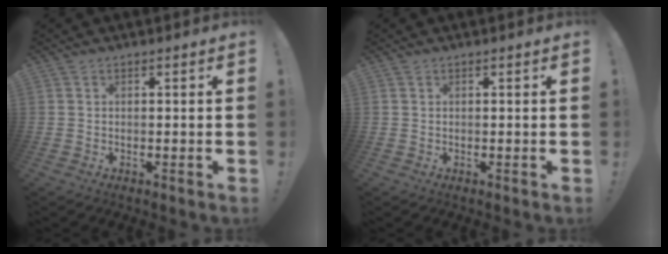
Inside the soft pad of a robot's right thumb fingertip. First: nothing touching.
{"total": 0.0}